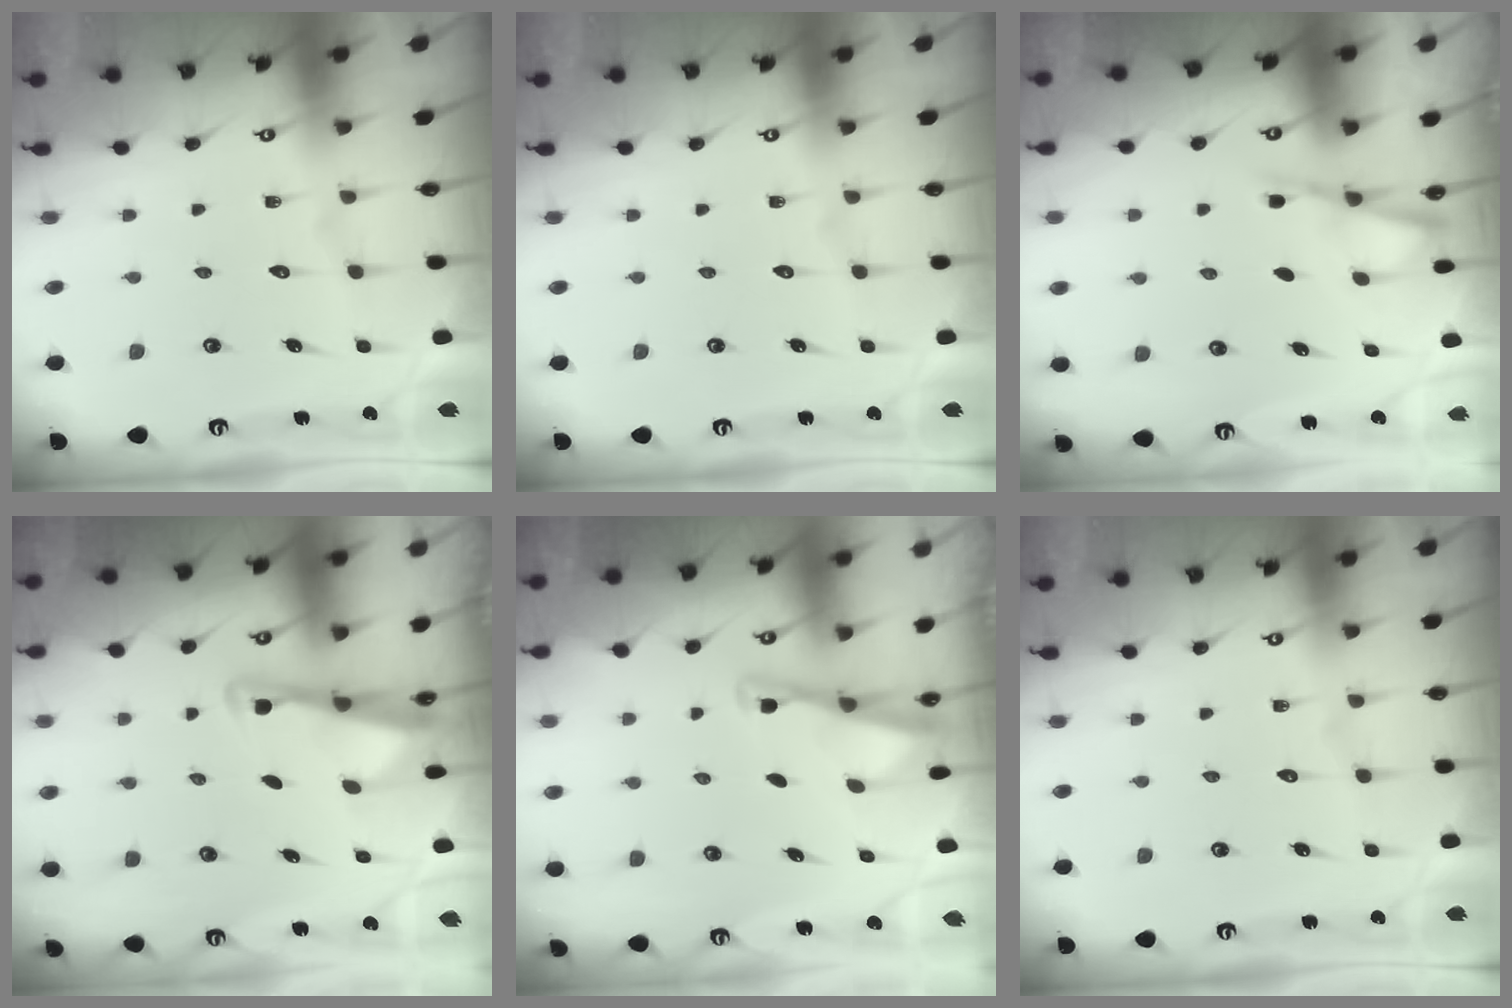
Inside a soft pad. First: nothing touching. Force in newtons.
{"total": 0.0}
{"total": 2.7, "press": 2.7, "slide": 0.3}
{"total": 2.9, "press": 2.9, "slide": 0.4}
{"total": 3.2, "press": 3.1, "slide": 0.4}
{"total": 0.0}